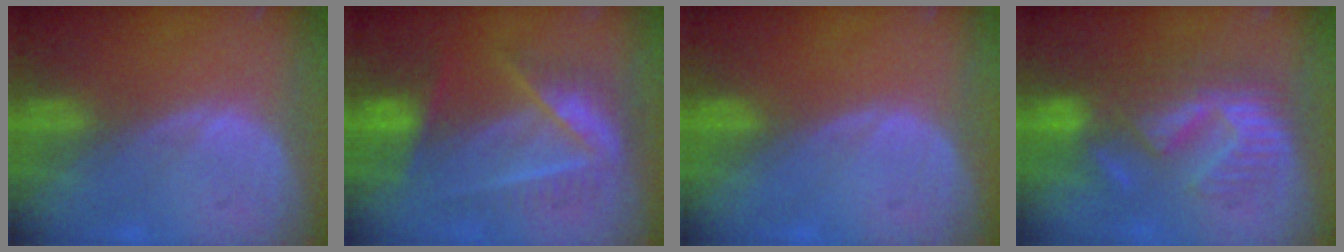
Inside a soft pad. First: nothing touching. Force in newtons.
{"total": 7.3, "press": 7.3, "slide": 0.2}
{"total": 0.0}
{"total": 8.6, "press": 8.5, "slide": 1.4}